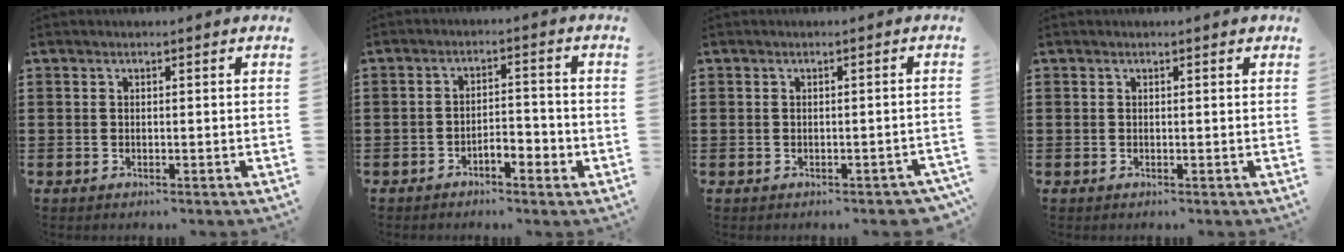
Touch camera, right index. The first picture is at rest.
{"total": 2.9, "force": [-2.1, 1.0, 1.7], "torque": [-0.033, 0.008, -0.043]}
{"total": 1.2, "force": [-0.9, 0.7, 0.1], "torque": [-0.006, 0.002, -0.019]}
{"total": 0.0}